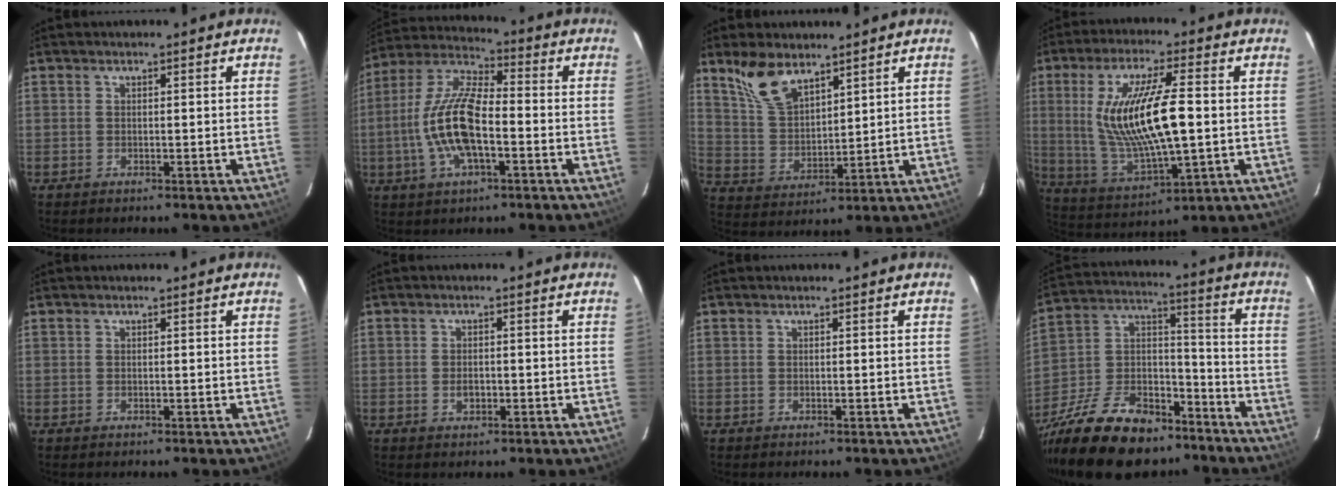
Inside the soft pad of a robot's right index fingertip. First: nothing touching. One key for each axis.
{"total": 14.6, "fx": -3.4, "fy": 5.4, "fz": 13.2, "tx": -0.272, "ty": 0.003, "tz": -0.070}
{"total": 9.6, "fx": 6.9, "fy": 4.2, "fz": 5.1, "tx": -0.099, "ty": 0.009, "tz": 0.149}
{"total": 17.4, "fx": 1.0, "fy": 4.5, "fz": 16.8, "tx": -0.321, "ty": -0.010, "tz": 0.036}
{"total": 0.0}
{"total": 2.1, "fx": -0.6, "fy": 1.4, "fz": 1.5, "tx": -0.027, "ty": 0.001, "tz": -0.010}
{"total": 0.0}
{"total": 24.2, "fx": -17.3, "fy": 12.1, "fz": 11.8, "tx": -0.258, "ty": 0.025, "tz": -0.273}